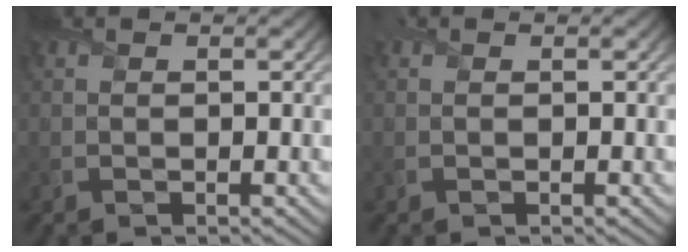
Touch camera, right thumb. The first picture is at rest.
{"total": 0.0}